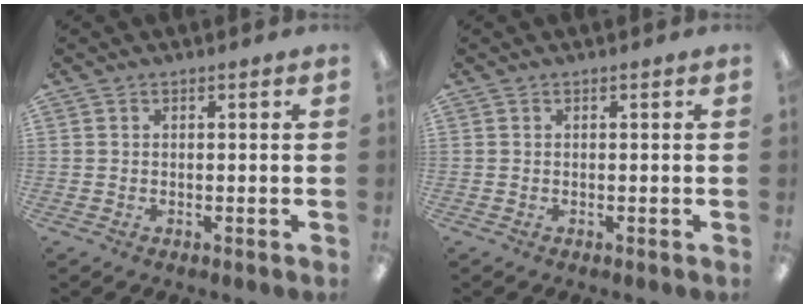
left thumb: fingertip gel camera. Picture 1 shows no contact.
{"total": 0.0}